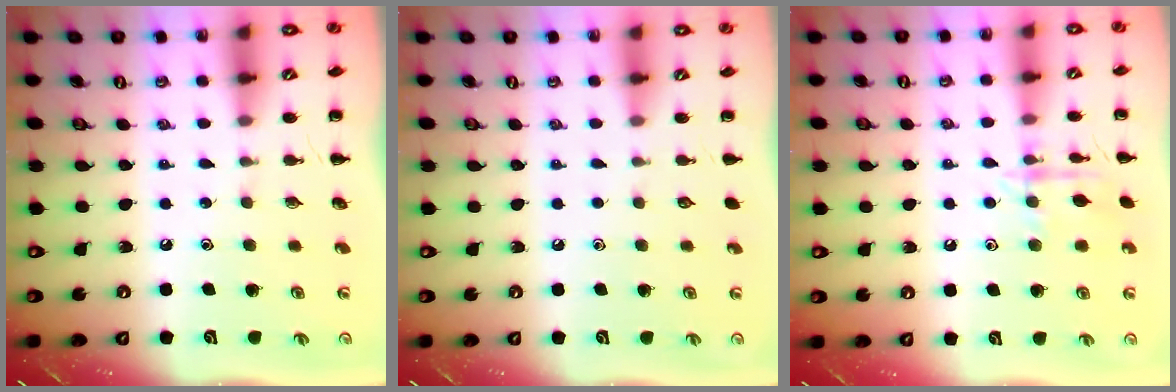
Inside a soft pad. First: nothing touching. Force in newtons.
{"total": 0.0}
{"total": 10.0, "press": 10.0, "slide": 0.7}